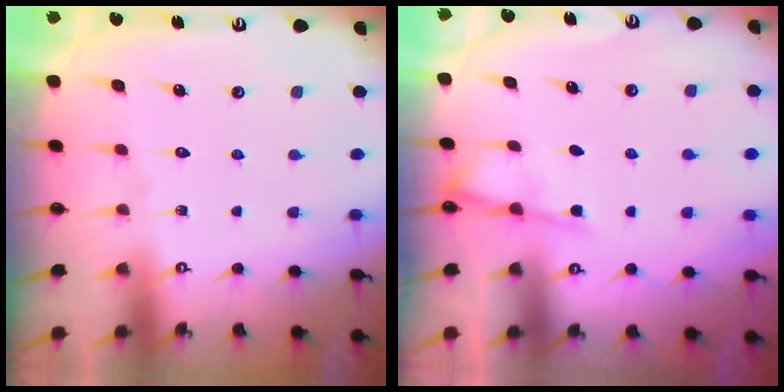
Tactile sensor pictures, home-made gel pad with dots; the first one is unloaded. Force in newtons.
{"total": 4.2, "press": 4.2, "slide": 0.6}